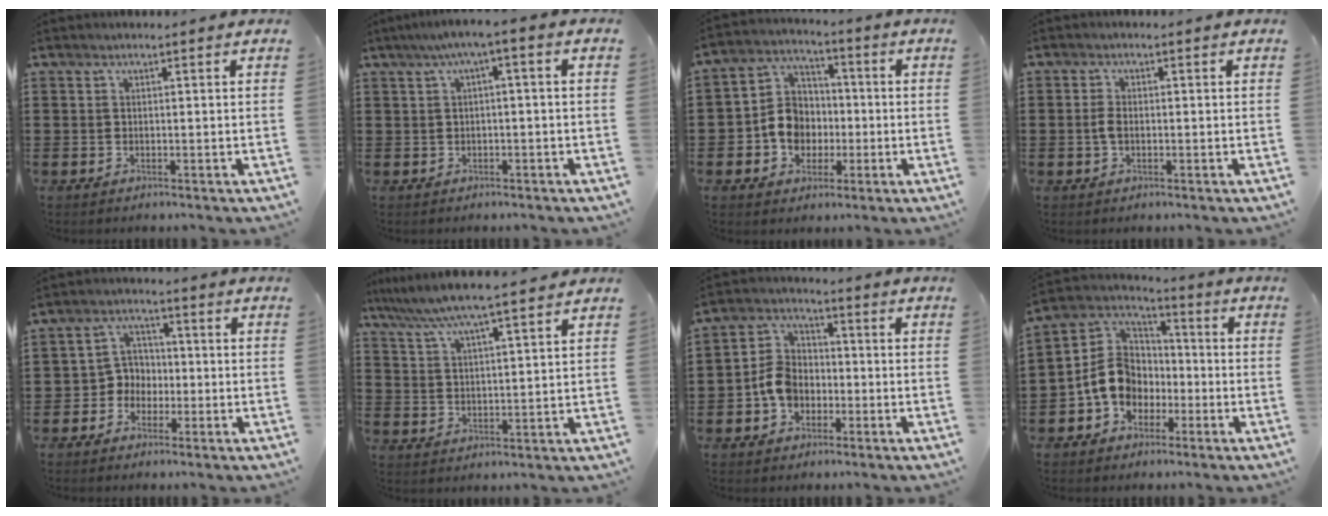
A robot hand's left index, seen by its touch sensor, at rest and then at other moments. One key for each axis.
{"total": 3.0, "fx": -0.7, "fy": 0.1, "fz": 2.9, "tx": -0.052, "ty": 0.002, "tz": -0.018}
{"total": 7.6, "fx": -1.8, "fy": 6.8, "fz": 2.9, "tx": -0.077, "ty": 0.016, "tz": -0.035}
{"total": 2.2, "fx": -0.3, "fy": 1.0, "fz": 1.9, "tx": -0.052, "ty": -0.004, "tz": -0.011}
{"total": 4.5, "fx": -1.7, "fy": 4.0, "fz": 1.1, "tx": -0.036, "ty": 0.013, "tz": -0.038}
{"total": 6.2, "fx": 5.4, "fy": -0.4, "fz": 3.1, "tx": -0.079, "ty": -0.026, "tz": 0.092}
{"total": 6.2, "fx": -2.3, "fy": 4.8, "fz": 3.3, "tx": -0.083, "ty": 0.012, "tz": -0.048}
{"total": 9.7, "fx": -2.7, "fy": 8.0, "fz": 4.9, "tx": -0.149, "ty": 0.012, "tz": -0.061}